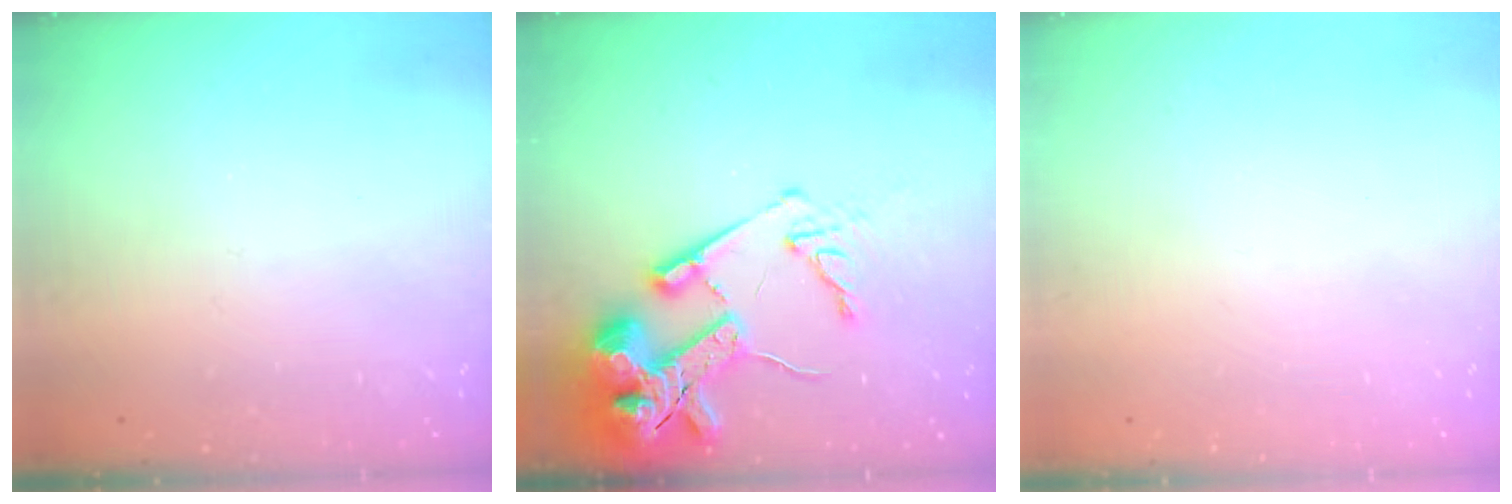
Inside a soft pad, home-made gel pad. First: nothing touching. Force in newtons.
{"total": 18.5, "press": 18.3, "slide": 2.3}
{"total": 0.0}